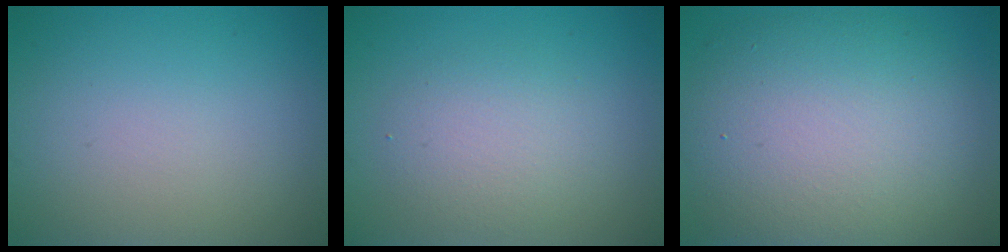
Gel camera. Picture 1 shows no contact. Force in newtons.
{"total": 2.9, "press": 2.9, "slide": 0.1}
{"total": 11.2, "press": 11.2, "slide": 0.4}